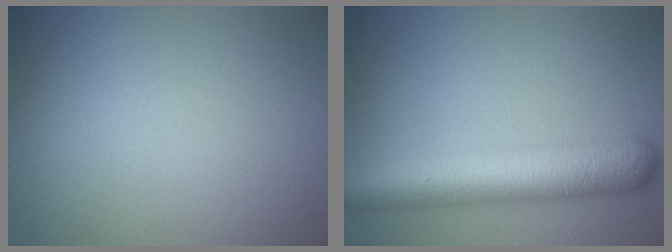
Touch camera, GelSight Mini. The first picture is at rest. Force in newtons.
{"total": 7.8, "press": 7.8, "slide": 0.1}